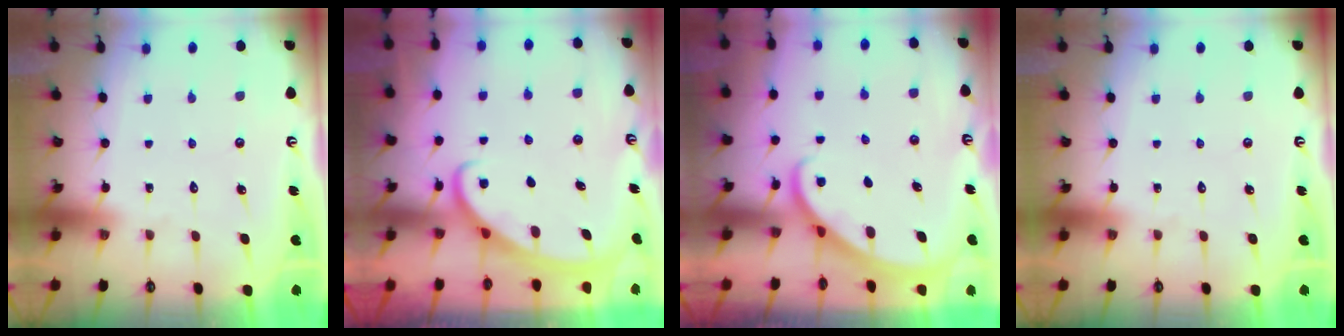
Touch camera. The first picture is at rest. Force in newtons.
{"total": 3.0, "press": 3.0, "slide": 0.3}
{"total": 1.8, "press": 1.8, "slide": 0.1}
{"total": 0.0}